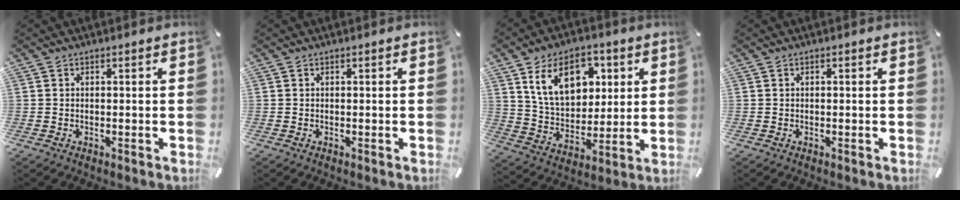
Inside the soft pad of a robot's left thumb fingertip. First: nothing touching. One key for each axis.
{"total": 0.0}
{"total": 14.6, "fx": 6.6, "fy": 10.0, "fz": 8.4, "tx": -0.153, "ty": -0.004, "tz": 0.124}
{"total": 0.0}